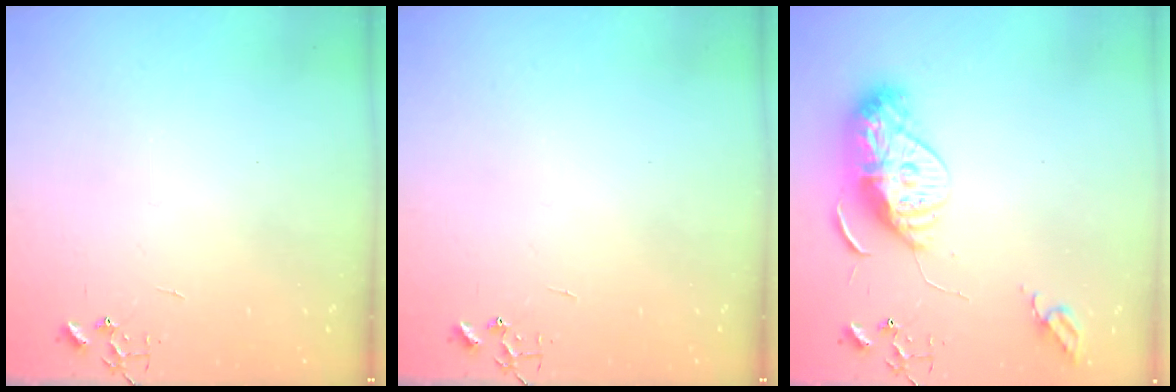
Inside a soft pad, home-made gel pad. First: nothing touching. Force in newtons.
{"total": 0.0}
{"total": 13.3, "press": 13.3, "slide": 1.2}